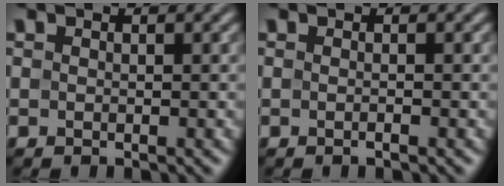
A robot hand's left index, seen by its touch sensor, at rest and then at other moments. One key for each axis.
{"total": 1.0, "fx": -0.2, "fy": 0.4, "fz": 0.9, "tx": -0.010, "ty": -0.005, "tz": -0.009}